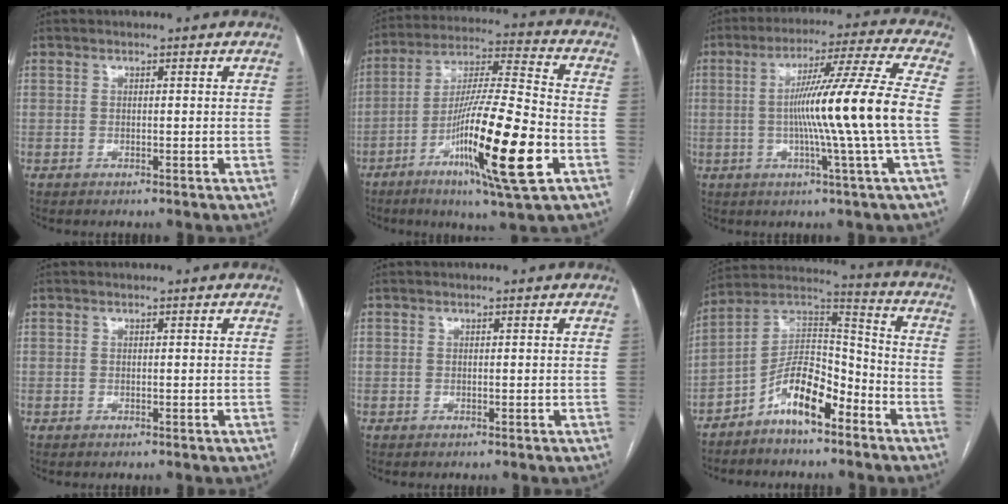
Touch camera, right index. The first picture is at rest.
{"total": 18.7, "force": [-6.8, 0.7, 17.5], "torque": [-0.315, -0.019, -0.117]}
{"total": 14.9, "force": [-1.5, -3.0, 14.5], "torque": [-0.239, -0.007, -0.029]}
{"total": 0.0}
{"total": 0.0}
{"total": 10.7, "force": [-6.6, 3.7, 7.6], "torque": [-0.142, 0.031, -0.121]}